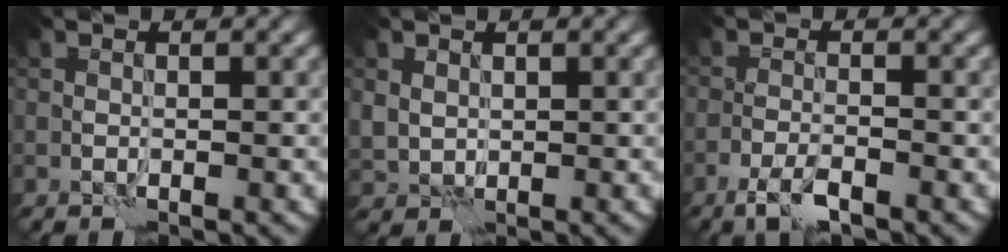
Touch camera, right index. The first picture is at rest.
{"total": 1.9, "force": [1.0, 1.5, 0.4], "torque": [-0.012, -0.005, 0.022]}
{"total": 2.5, "force": [-1.8, 0.6, 1.7], "torque": [-0.040, -0.002, -0.041]}